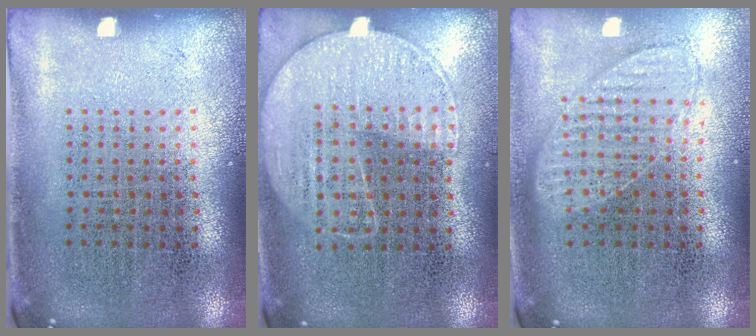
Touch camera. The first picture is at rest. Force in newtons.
{"total": 1.3, "press": 1.1, "slide": 0.6}
{"total": 1.0, "press": 1.0, "slide": 0.1}